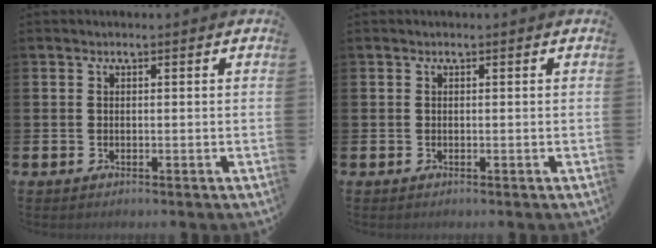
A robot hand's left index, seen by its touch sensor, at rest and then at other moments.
{"total": 0.0}